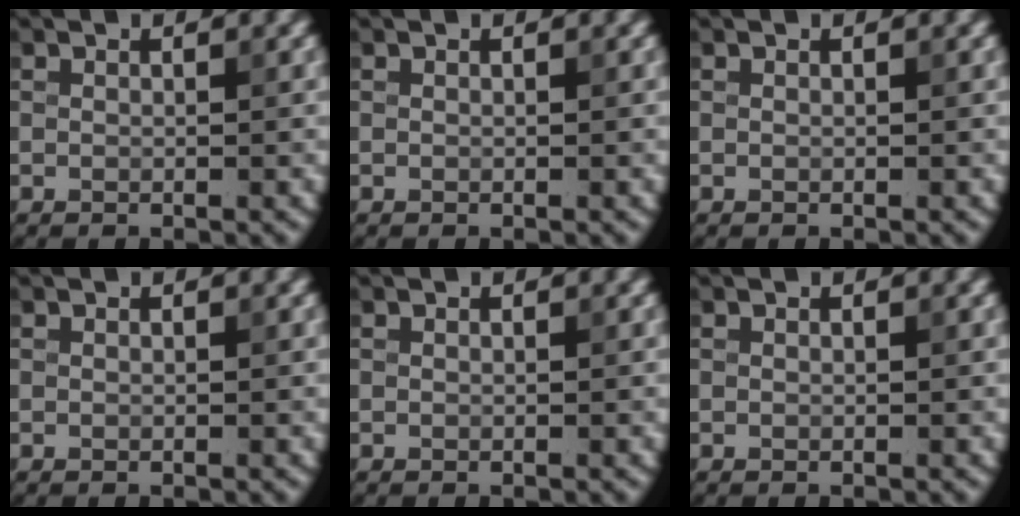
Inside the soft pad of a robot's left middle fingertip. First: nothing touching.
{"total": 0.0}
{"total": 0.0}
{"total": 0.0}
{"total": 0.0}
{"total": 0.0}